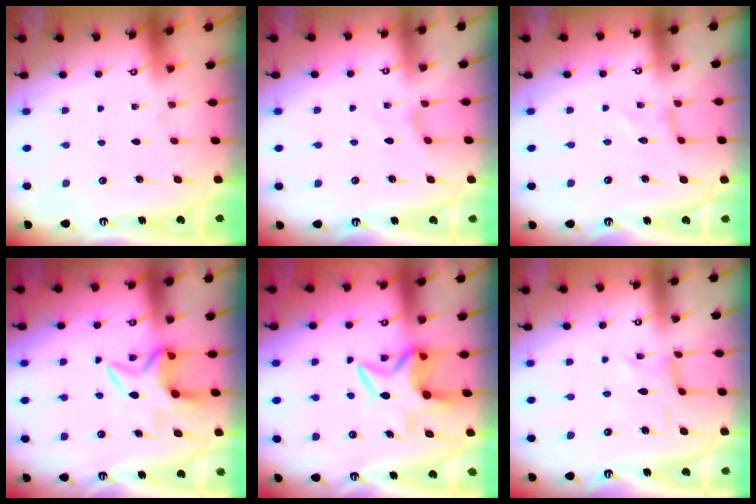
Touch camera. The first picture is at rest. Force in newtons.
{"total": 2.7, "press": 2.6, "slide": 0.5}
{"total": 0.0}
{"total": 6.4, "press": 6.4, "slide": 0.7}
{"total": 7.0, "press": 6.9, "slide": 1.2}
{"total": 2.2, "press": 2.2, "slide": 0.3}